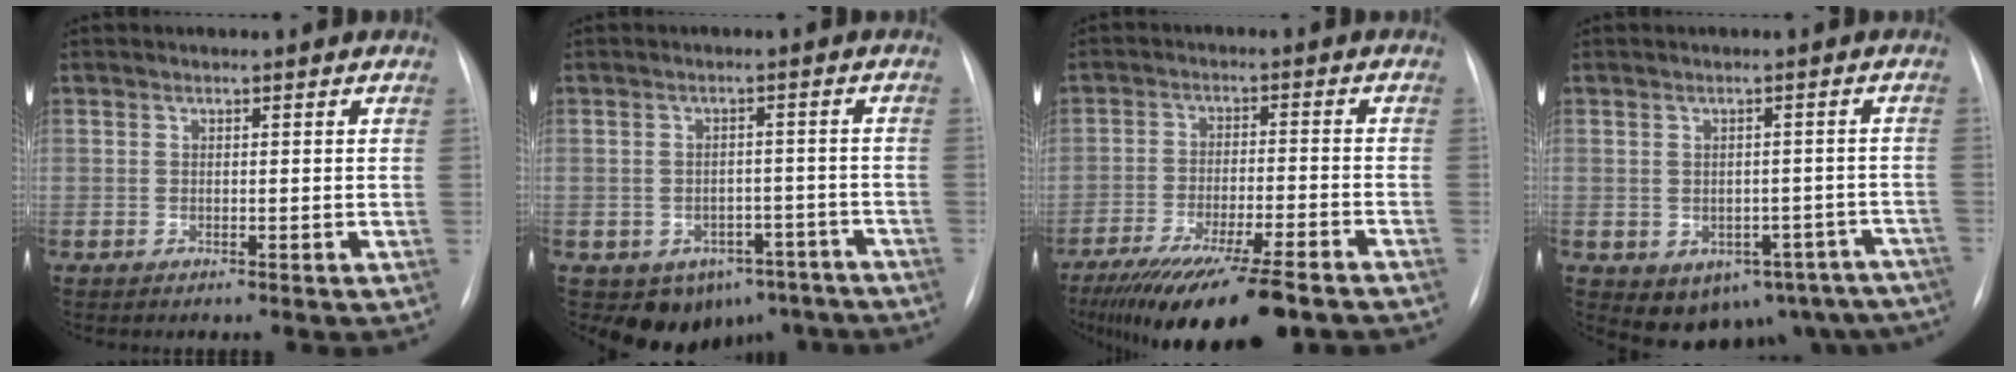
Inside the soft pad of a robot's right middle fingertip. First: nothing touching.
{"total": 9.6, "force": [-6.3, 6.6, 3.0], "torque": [-0.027, 0.020, -0.072]}
{"total": 17.5, "force": [-13.5, 2.0, 11.0], "torque": [-0.164, -0.032, -0.209]}
{"total": 14.2, "force": [-8.9, 9.3, 5.9], "torque": [-0.080, 0.020, -0.091]}